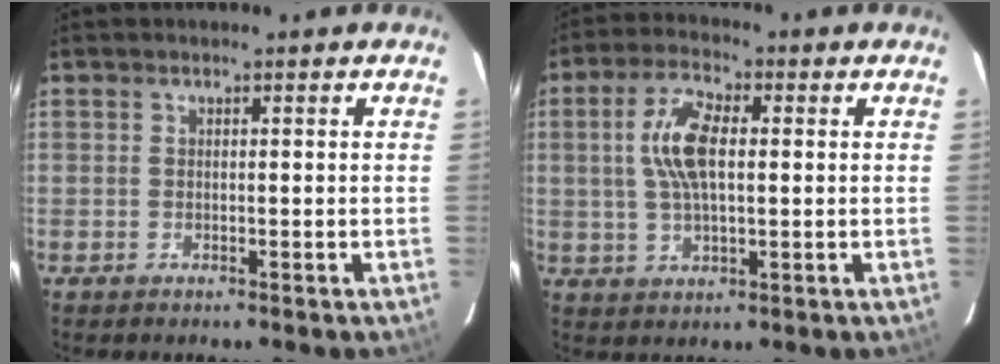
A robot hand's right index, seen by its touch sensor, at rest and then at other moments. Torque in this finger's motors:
{"motor_torque": [0.37, 0.06, 0.57, 0.11]}